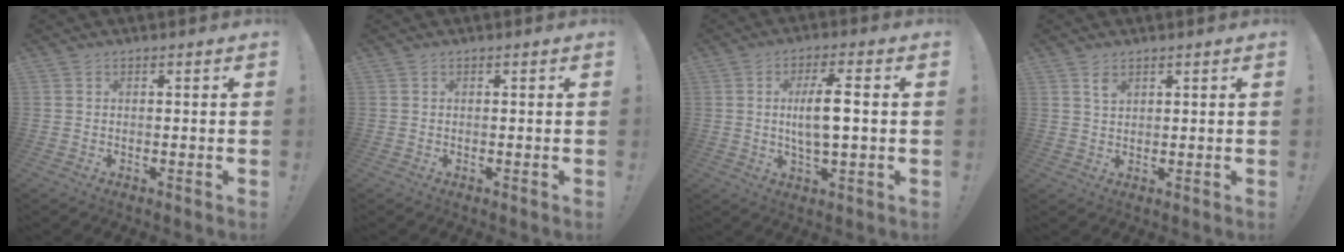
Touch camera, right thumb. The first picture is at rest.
{"total": 0.0}
{"total": 9.4, "force": [0.6, 2.8, 9.0], "torque": [-0.162, 0.000, 0.004]}
{"total": 2.7, "force": [1.8, 1.4, 1.5], "torque": [-0.015, -0.012, 0.031]}